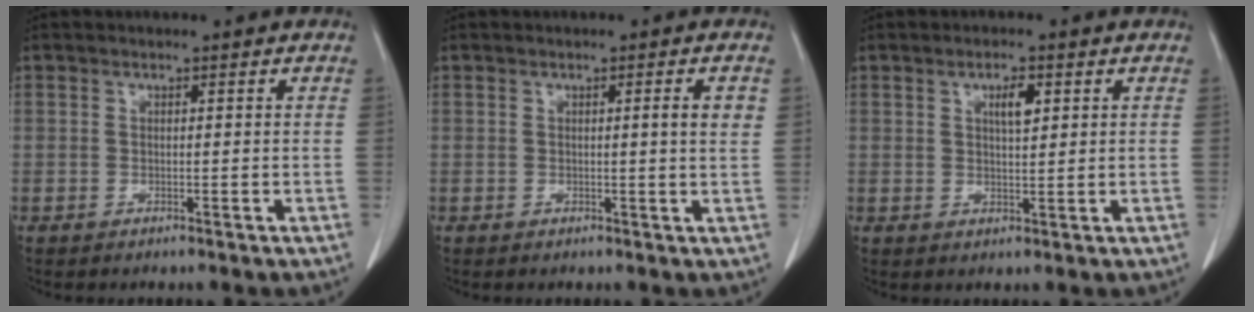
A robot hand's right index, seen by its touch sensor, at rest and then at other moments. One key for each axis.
{"total": 2.4, "fx": 0.6, "fy": -0.2, "fz": 2.3, "tx": -0.034, "ty": 0.000, "tz": 0.009}
{"total": 3.1, "fx": 1.3, "fy": 0.9, "fz": 2.7, "tx": -0.046, "ty": -0.001, "tz": 0.022}